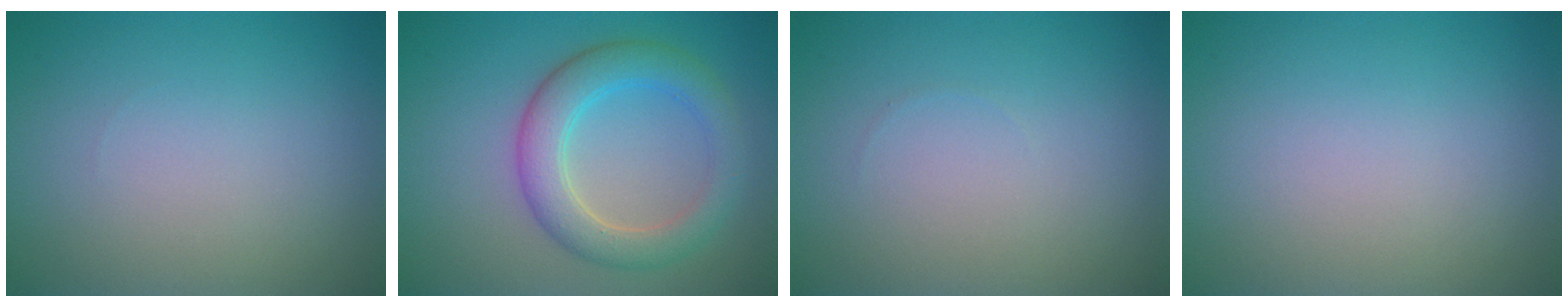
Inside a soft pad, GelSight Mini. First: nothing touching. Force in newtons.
{"total": 4.9, "press": 4.9, "slide": 0.0}
{"total": 0.0}
{"total": 0.0}